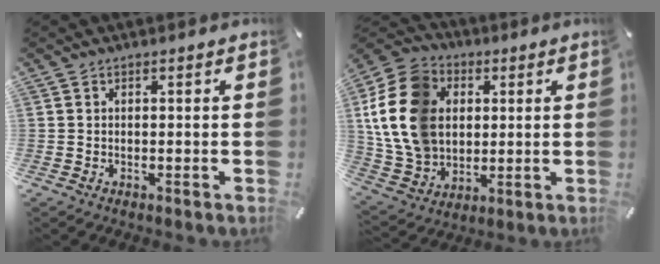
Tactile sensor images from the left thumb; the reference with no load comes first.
{"total": 17.5, "force": [2.5, 14.3, 9.7], "torque": [-0.234, 0.003, 0.046]}